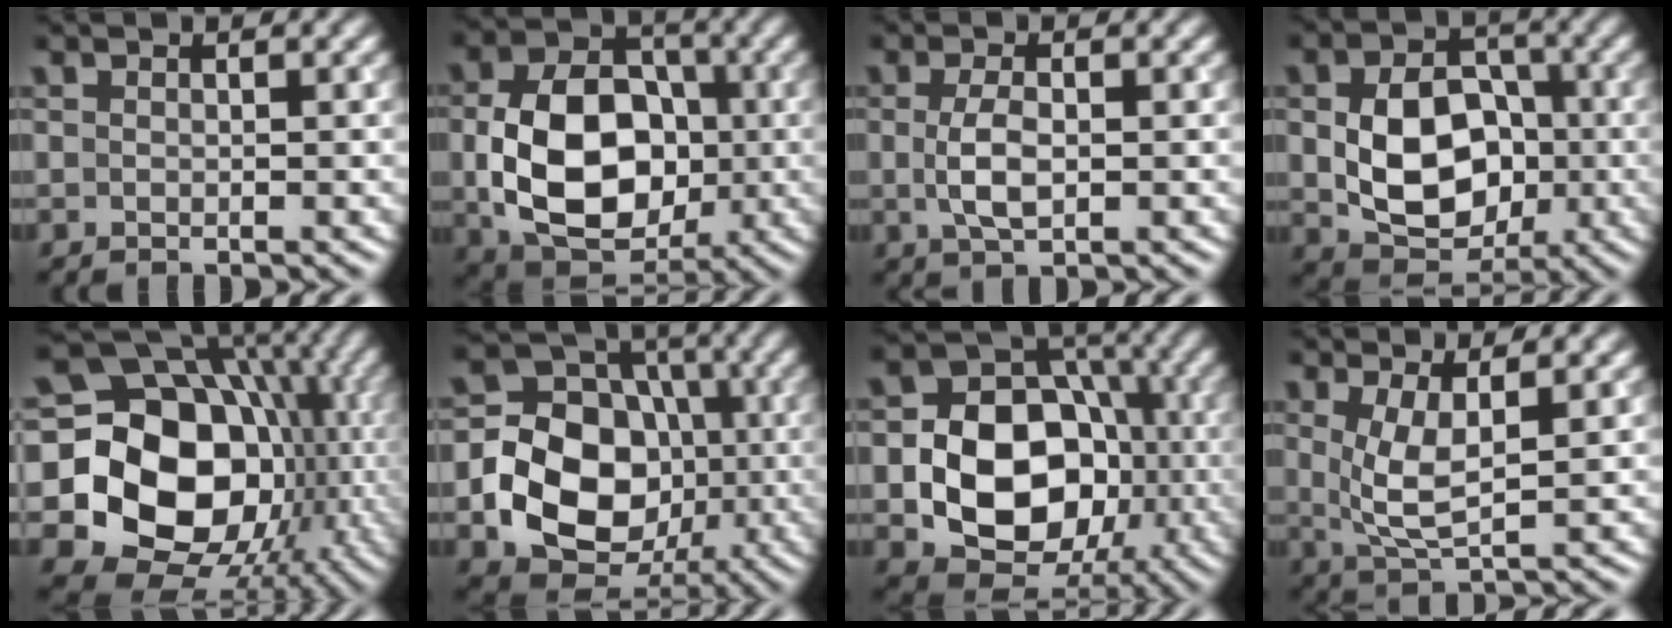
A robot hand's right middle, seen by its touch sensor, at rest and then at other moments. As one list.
[{"total": 11.0, "force": [-0.9, 7.9, 7.6], "torque": [-0.150, -0.010, -0.012]}, {"total": 2.8, "force": [-0.1, 1.1, 2.6], "torque": [-0.060, -0.004, -0.003]}, {"total": 8.3, "force": [-0.5, 6.0, 5.7], "torque": [-0.106, -0.009, -0.003]}, {"total": 20.2, "force": [-1.7, 16.6, 11.3], "torque": [-0.170, -0.019, -0.039]}, {"total": 13.1, "force": [-2.6, 10.6, 7.2], "torque": [-0.112, -0.015, -0.075]}, {"total": 12.6, "force": [-2.2, 9.6, 7.8], "torque": [-0.114, -0.005, -0.046]}, {"total": 4.0, "force": [0.9, 1.2, 3.7], "torque": [-0.079, -0.008, 0.023]}]